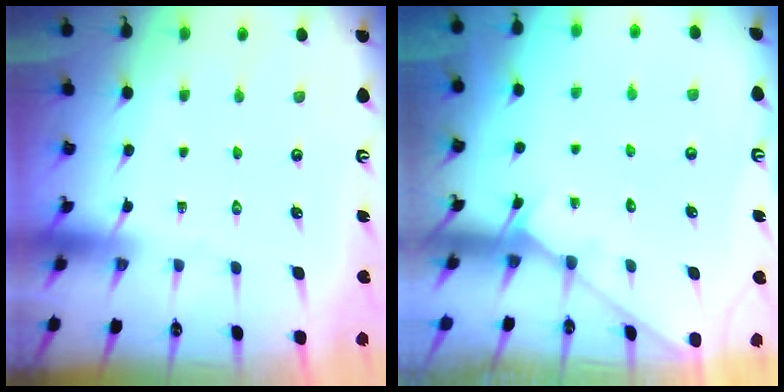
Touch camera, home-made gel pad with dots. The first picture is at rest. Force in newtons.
{"total": 2.3, "press": 2.3, "slide": 0.2}